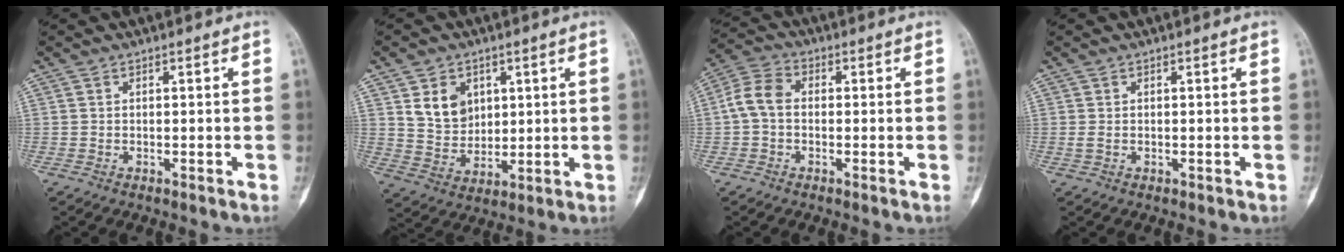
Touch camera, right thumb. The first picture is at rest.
{"total": 8.6, "force": [3.2, 6.8, 4.3], "torque": [-0.045, -0.021, 0.068]}
{"total": 6.4, "force": [-0.4, 4.4, 4.6], "torque": [-0.088, 0.017, -0.023]}
{"total": 1.1, "force": [-0.1, 0.8, 0.7], "torque": [-0.018, -0.001, -0.002]}